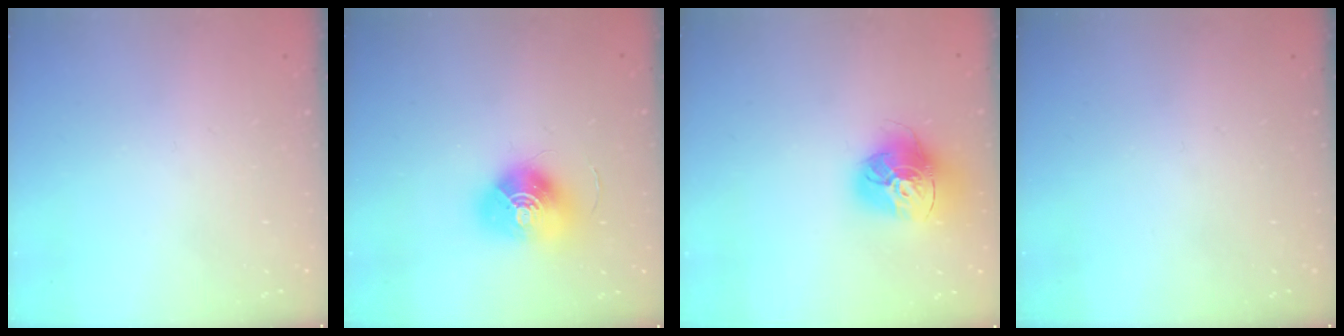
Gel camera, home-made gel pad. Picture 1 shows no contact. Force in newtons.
{"total": 13.5, "press": 13.5, "slide": 0.6}
{"total": 17.0, "press": 16.9, "slide": 1.7}
{"total": 0.0}